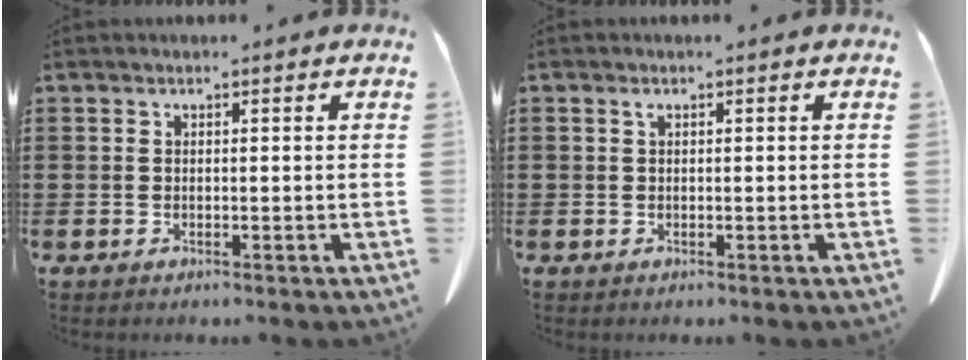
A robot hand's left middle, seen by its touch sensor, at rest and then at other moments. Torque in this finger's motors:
{"motor_torque": [0.60, 0.75, 0.02, 0.00]}